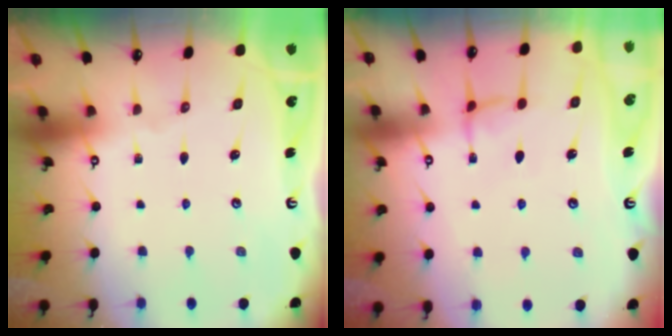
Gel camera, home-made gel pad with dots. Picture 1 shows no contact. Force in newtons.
{"total": 0.6, "press": 0.1, "slide": 0.6}